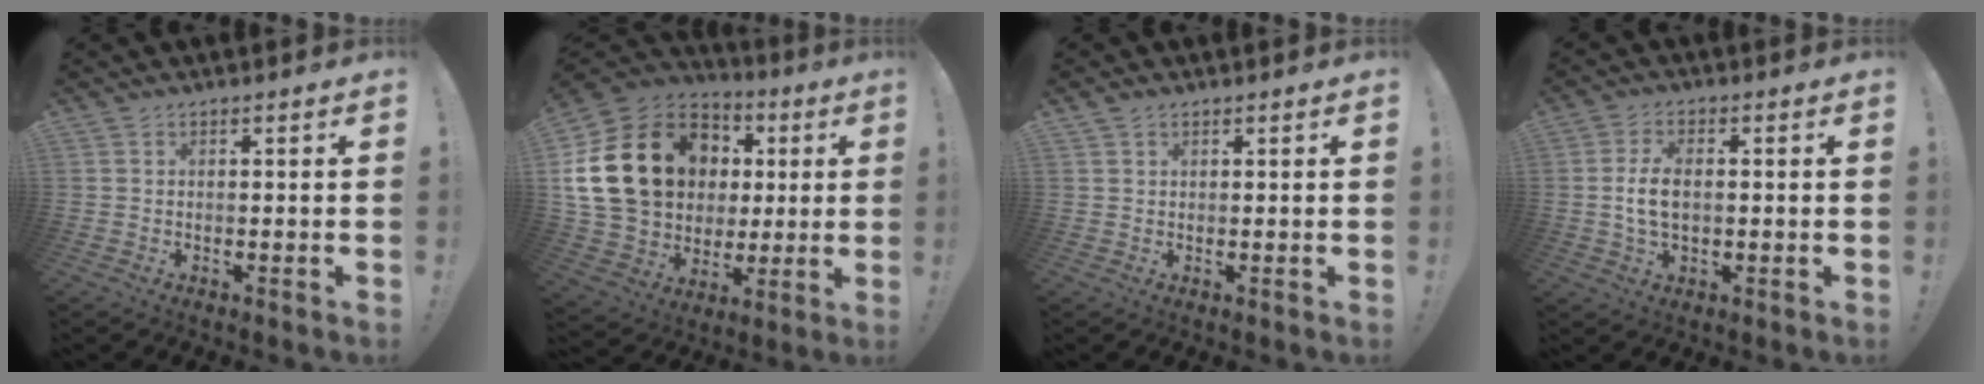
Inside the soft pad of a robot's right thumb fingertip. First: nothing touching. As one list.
[{"total": 24.5, "force": [6.0, 18.7, 14.6], "torque": [-0.264, -0.004, 0.145]}, {"total": 1.1, "force": [0.9, 0.6, 0.4], "torque": [-0.007, -0.002, 0.016]}, {"total": 7.1, "force": [0.1, 4.2, 5.7], "torque": [-0.105, -0.001, -0.002]}]